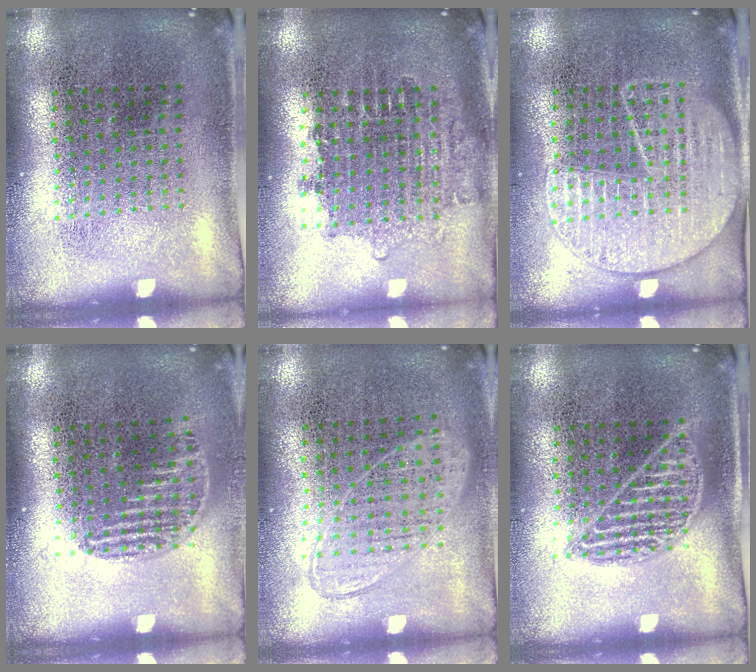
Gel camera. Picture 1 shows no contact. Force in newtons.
{"total": 1.6, "press": 1.3, "slide": 0.8}
{"total": 1.8, "press": 1.6, "slide": 0.8}
{"total": 0.9, "press": 0.8, "slide": 0.5}
{"total": 0.9, "press": 0.9, "slide": 0.4}
{"total": 1.0, "press": 0.9, "slide": 0.3}